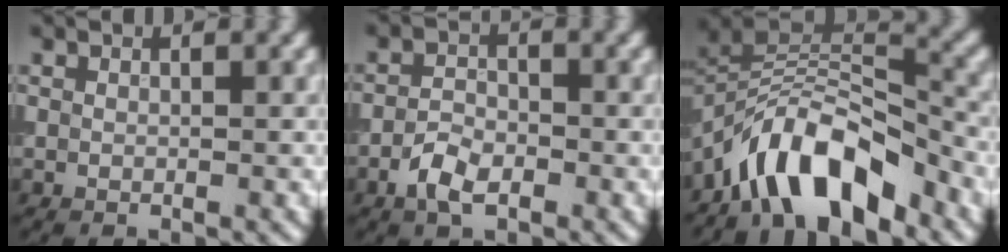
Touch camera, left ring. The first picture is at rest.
{"total": 3.1, "force": [-1.7, 1.6, 2.0], "torque": [-0.038, 0.002, -0.040]}
{"total": 8.5, "force": [-5.8, 3.1, 5.3], "torque": [-0.069, 0.011, -0.113]}